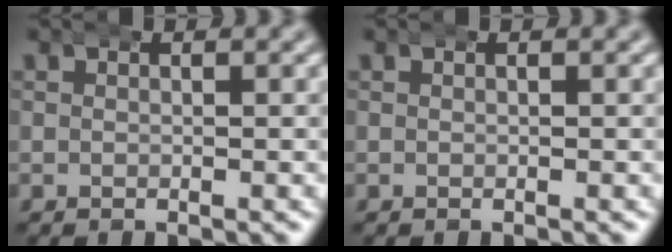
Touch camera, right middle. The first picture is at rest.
{"total": 0.0}